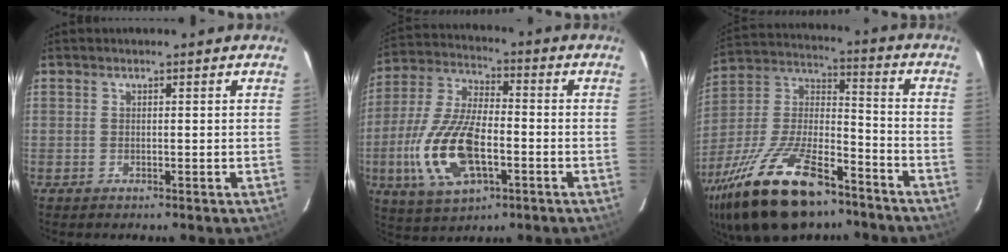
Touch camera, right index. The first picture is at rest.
{"total": 17.2, "force": [-5.0, 7.7, 14.6], "torque": [-0.321, -0.008, -0.090]}
{"total": 26.3, "force": [-17.4, 10.1, 17.0], "torque": [-0.347, -0.018, -0.292]}